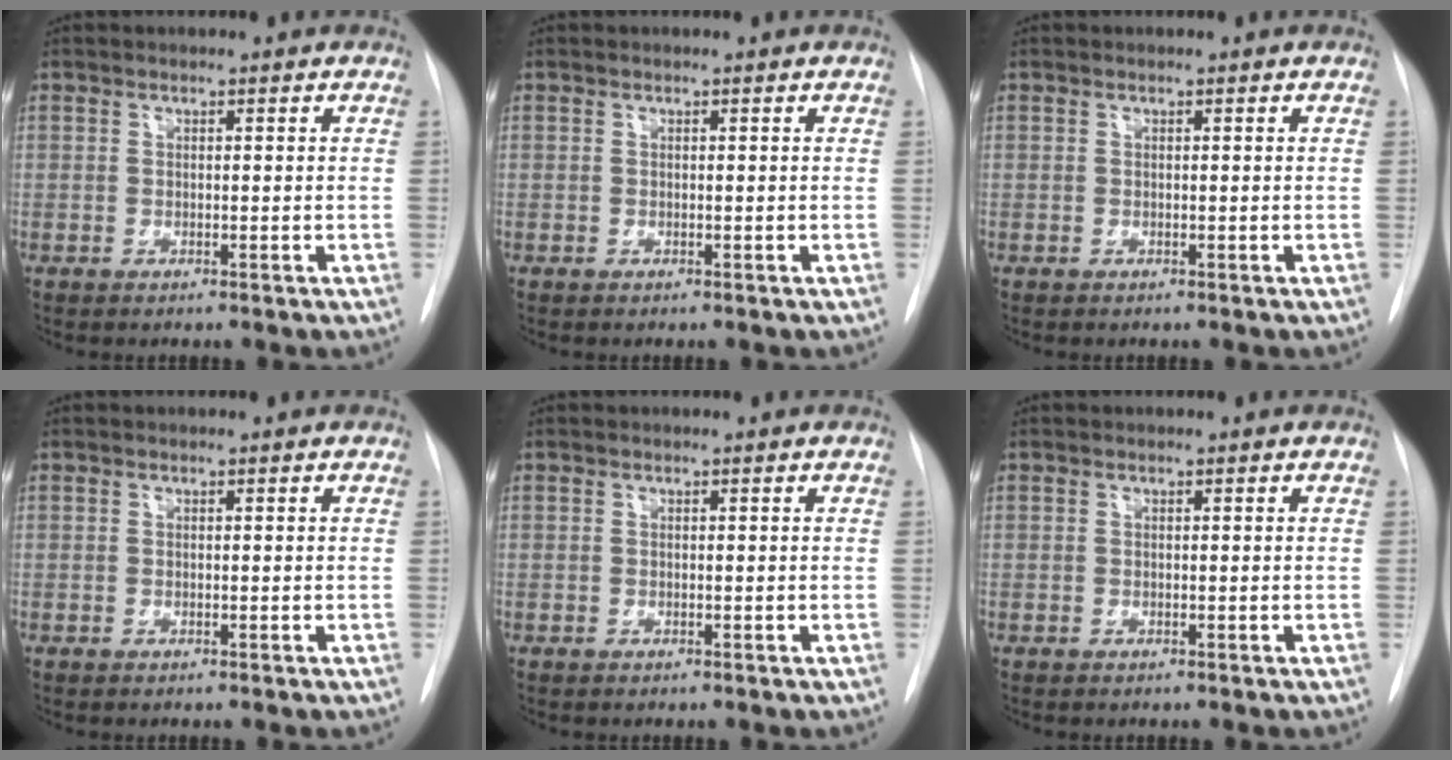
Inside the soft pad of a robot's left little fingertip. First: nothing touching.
{"total": 0.0}
{"total": 0.0}
{"total": 0.0}
{"total": 0.0}
{"total": 0.0}